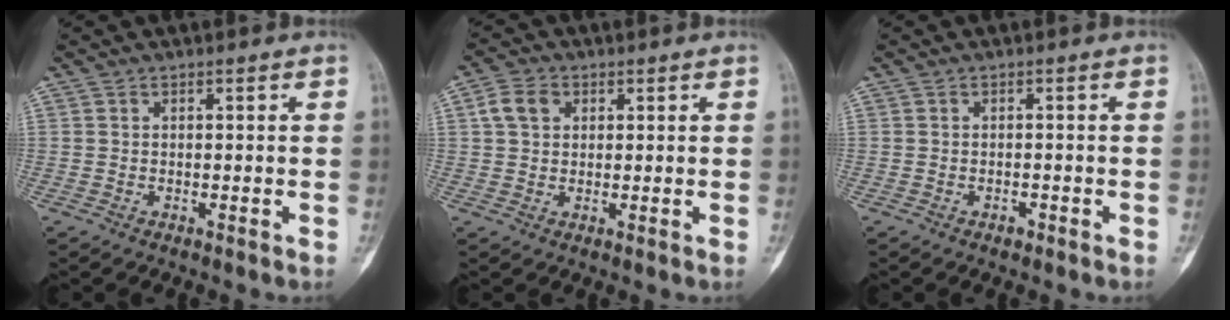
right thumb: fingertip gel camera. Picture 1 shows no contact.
{"total": 4.7, "force": [1.5, 3.6, 2.7], "torque": [-0.044, 0.006, 0.025]}
{"total": 1.0, "force": [-0.7, 0.6, 0.5], "torque": [-0.007, 0.003, -0.010]}